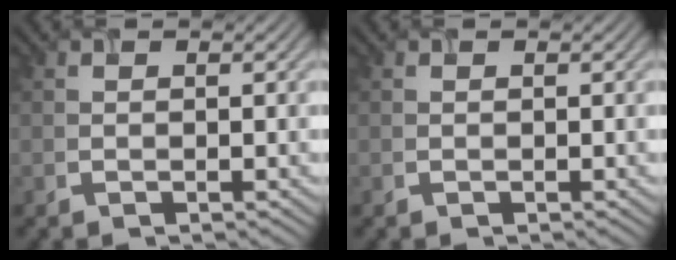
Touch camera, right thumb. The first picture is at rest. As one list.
[{"total": 0.0}]